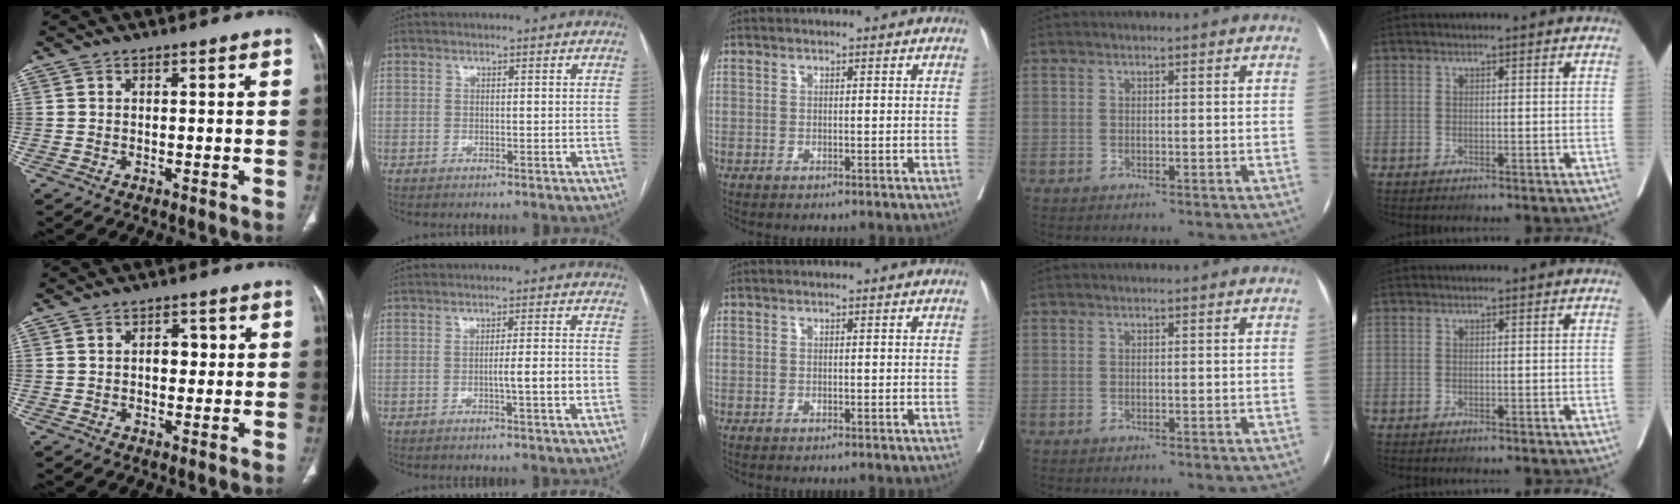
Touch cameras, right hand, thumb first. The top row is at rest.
{"thumb": {"total": 3.2, "force": [0.3, 2.2, 2.4], "torque": [-0.020, 0.005, 0.002]}, "index": {"total": 4.5, "force": [-1.2, -0.2, 4.3], "torque": [-0.064, 0.001, -0.018]}}